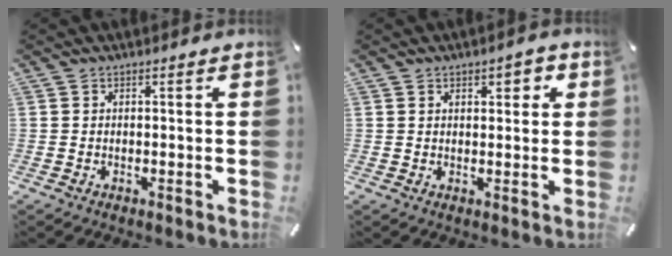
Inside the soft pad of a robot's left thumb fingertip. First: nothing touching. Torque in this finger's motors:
{"motor_torque": [0.00, 0.04, -0.03, -0.01, 0.01]}